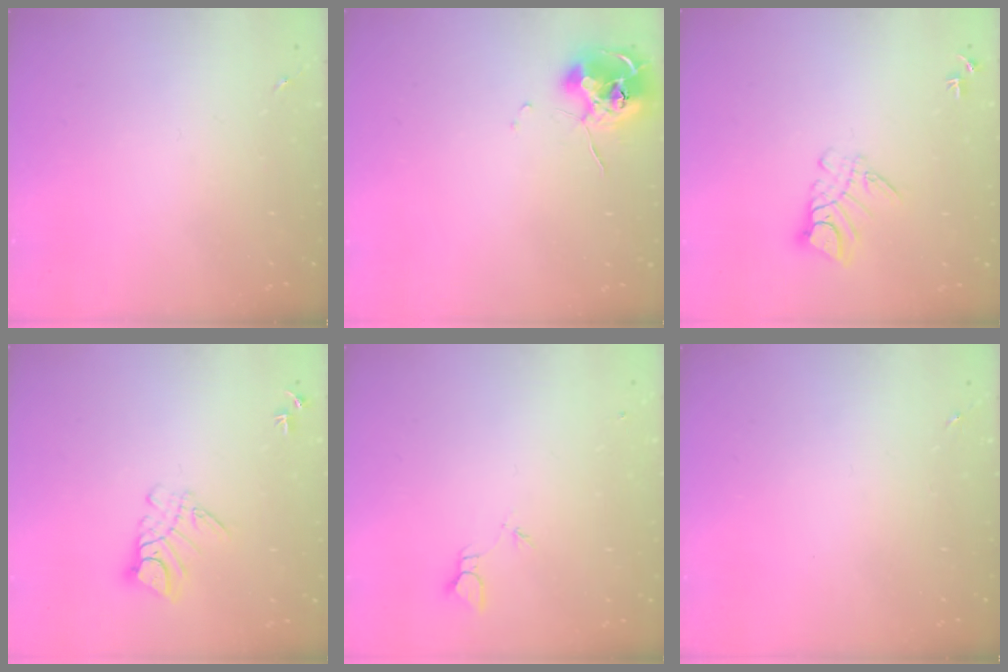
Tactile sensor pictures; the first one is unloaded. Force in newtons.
{"total": 9.8, "press": 9.8, "slide": 0.5}
{"total": 8.5, "press": 8.5, "slide": 0.9}
{"total": 8.5, "press": 8.5, "slide": 0.9}
{"total": 1.9, "press": 1.9, "slide": 0.1}
{"total": 0.0}